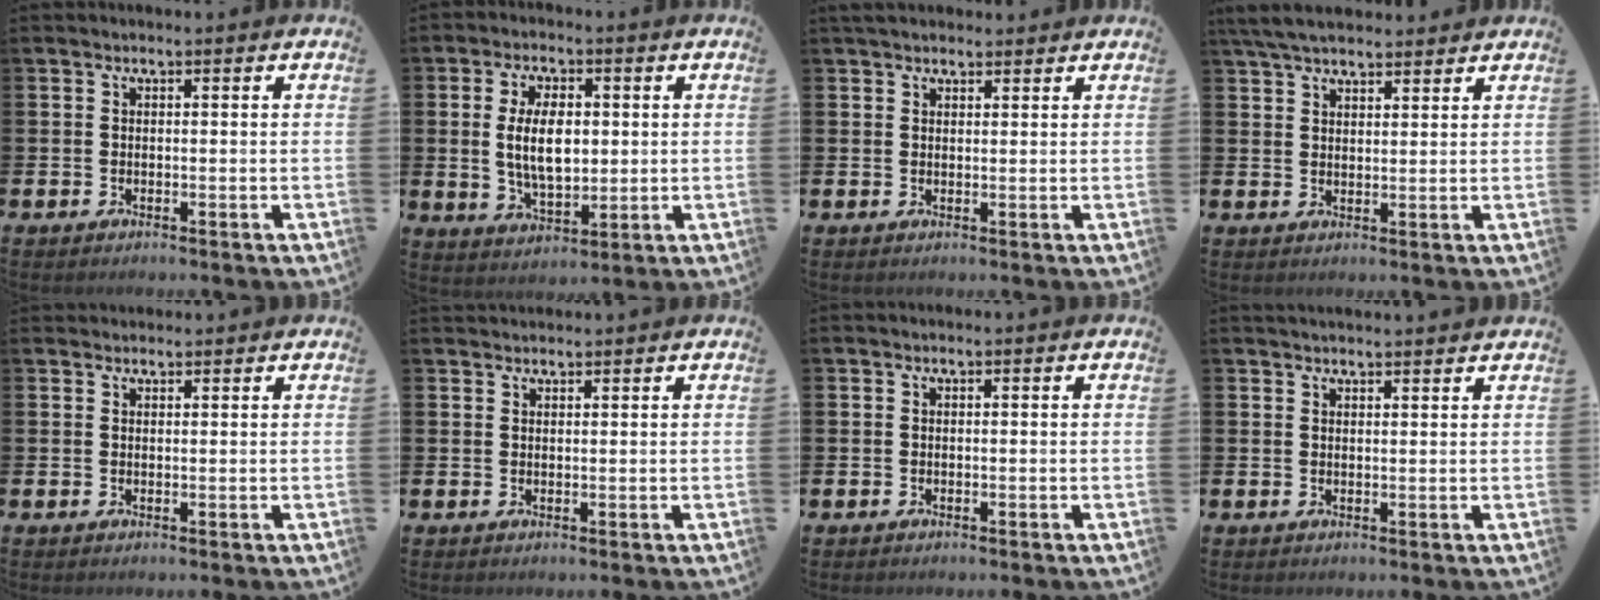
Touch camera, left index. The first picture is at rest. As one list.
[{"total": 7.4, "force": [1.0, 3.8, 6.3], "torque": [-0.105, 0.000, 0.012]}, {"total": 2.2, "force": [2.0, 0.8, 0.5], "torque": [-0.004, -0.001, 0.035]}, {"total": 5.1, "force": [4.6, 1.3, 1.6], "torque": [-0.050, -0.008, 0.088]}, {"total": 1.1, "force": [1.1, 0.2, 0.0], "torque": [0.009, -0.002, 0.019]}, {"total": 1.3, "force": [1.3, 0.2, 0.0], "torque": [0.009, -0.002, 0.022]}, {"total": 0.0}, {"total": 1.8, "force": [1.8, 0.1, 0.1], "torque": [0.009, -0.011, 0.030]}]